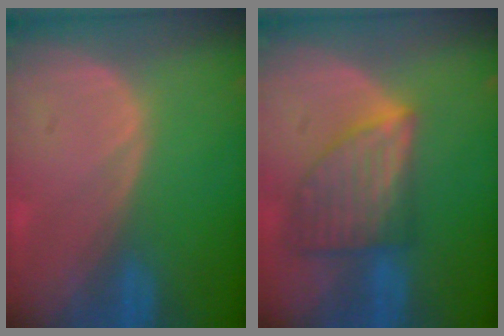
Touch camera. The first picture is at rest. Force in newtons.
{"total": 7.7, "press": 7.0, "slide": 3.2}